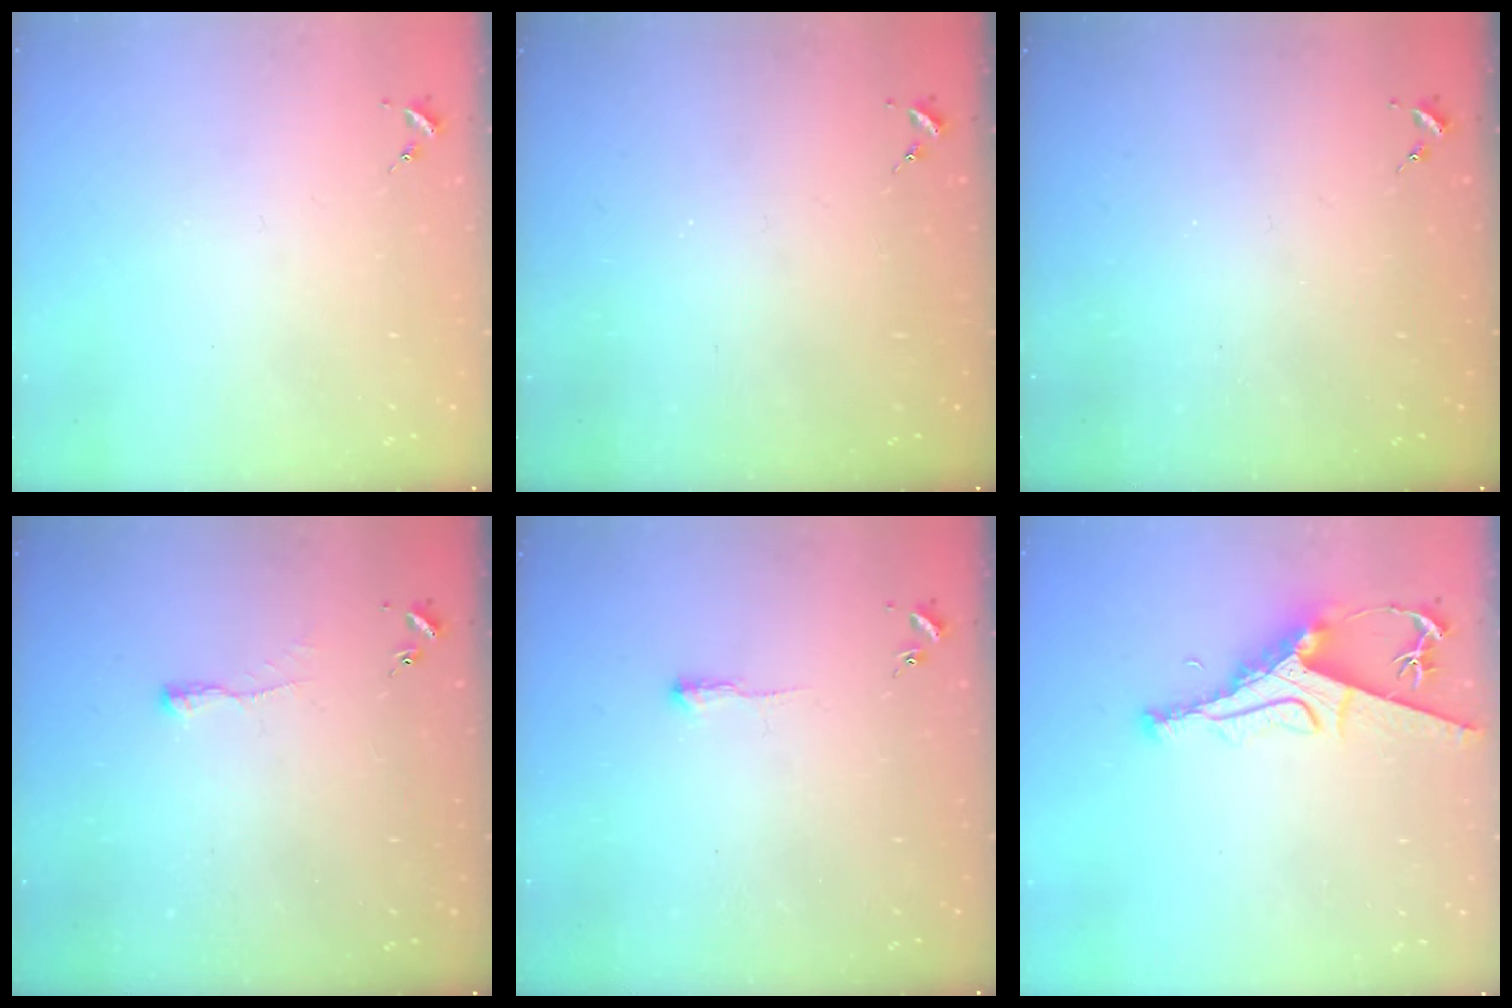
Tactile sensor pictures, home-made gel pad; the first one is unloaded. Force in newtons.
{"total": 0.0}
{"total": 0.0}
{"total": 3.4, "press": 3.4, "slide": 0.6}
{"total": 2.5, "press": 2.5, "slide": 0.4}
{"total": 9.4, "press": 9.4, "slide": 1.2}